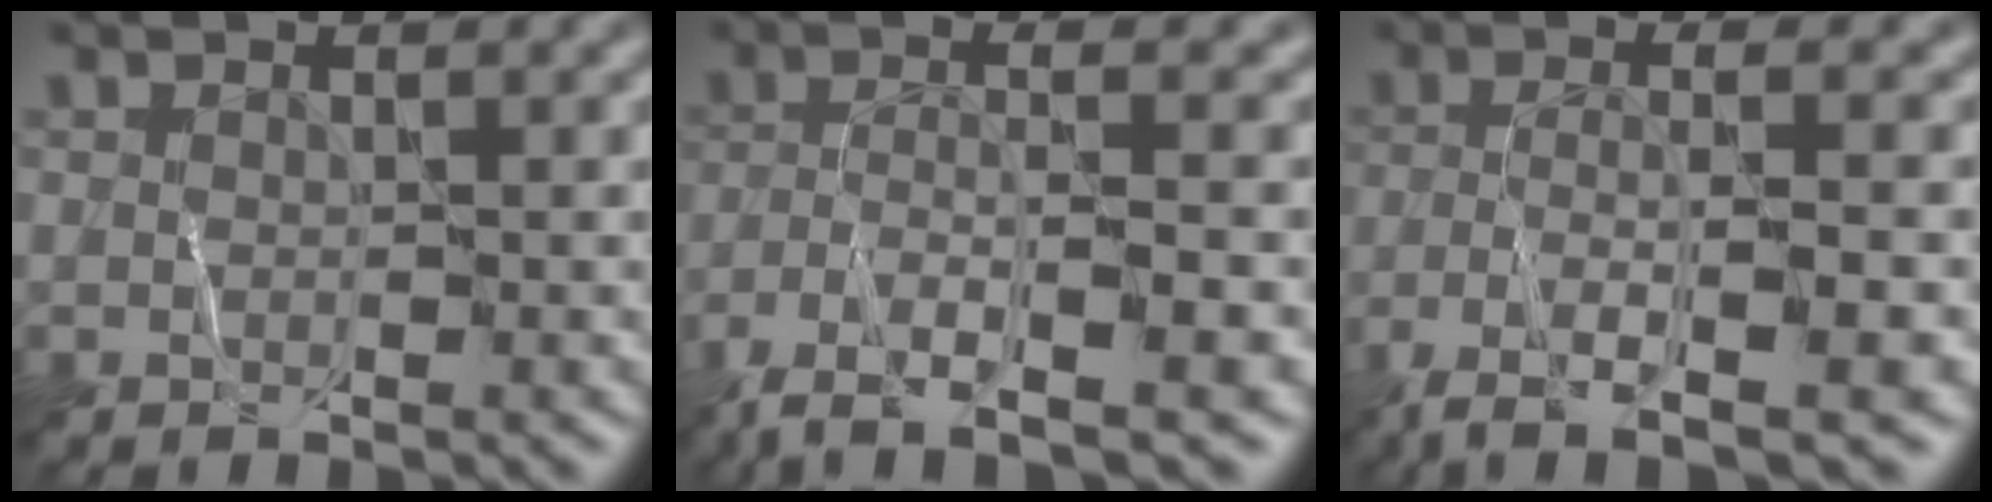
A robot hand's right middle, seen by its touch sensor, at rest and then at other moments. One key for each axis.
{"total": 7.3, "fx": -4.6, "fy": 1.3, "fz": 5.5, "tx": -0.090, "ty": 0.002, "tz": -0.091}
{"total": 7.2, "fx": -3.9, "fy": 1.3, "fz": 5.9, "tx": -0.093, "ty": 0.007, "tz": -0.077}